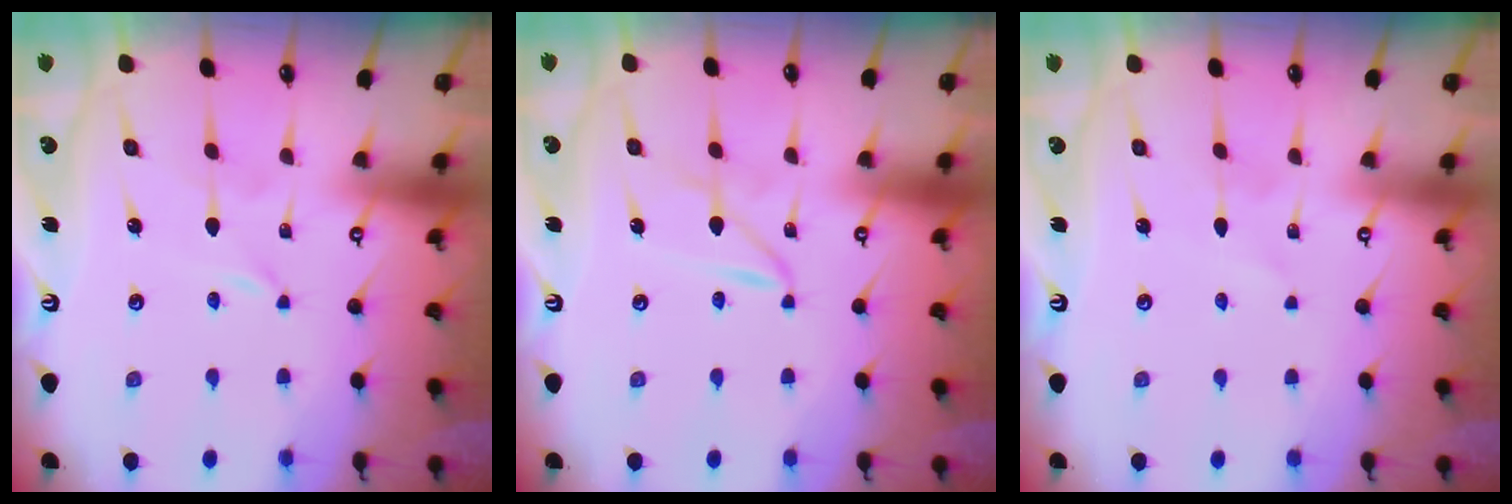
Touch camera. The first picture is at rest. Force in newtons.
{"total": 2.6, "press": 2.6, "slide": 0.2}
{"total": 2.4, "press": 2.4, "slide": 0.3}